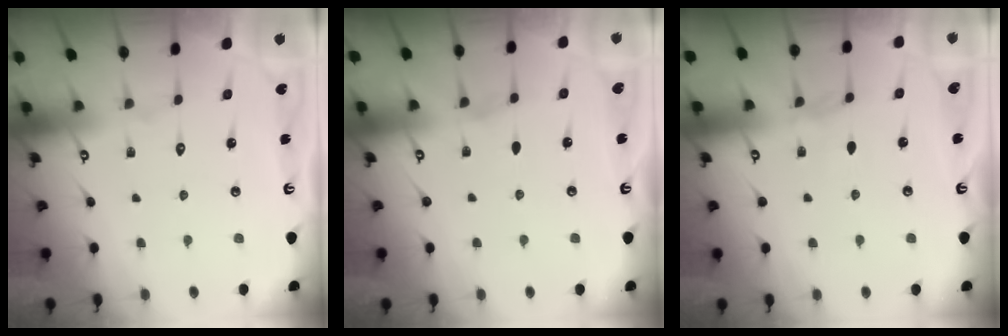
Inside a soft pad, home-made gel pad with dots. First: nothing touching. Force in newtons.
{"total": 4.3, "press": 3.4, "slide": 2.5}
{"total": 2.3, "press": 2.2, "slide": 0.5}